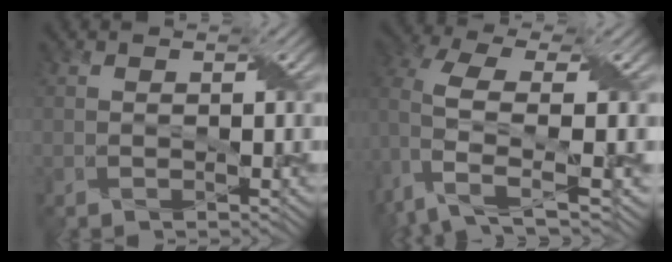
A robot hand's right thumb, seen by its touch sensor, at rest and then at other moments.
{"total": 8.1, "force": [1.7, 3.4, 7.1], "torque": [-0.158, 0.000, 0.026]}